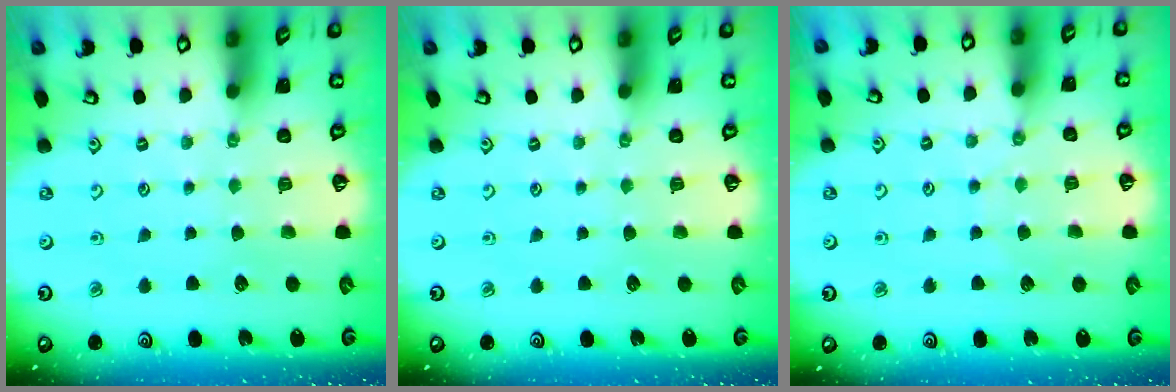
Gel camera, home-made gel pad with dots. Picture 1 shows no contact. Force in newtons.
{"total": 0.0}
{"total": 4.8, "press": 4.8, "slide": 0.5}